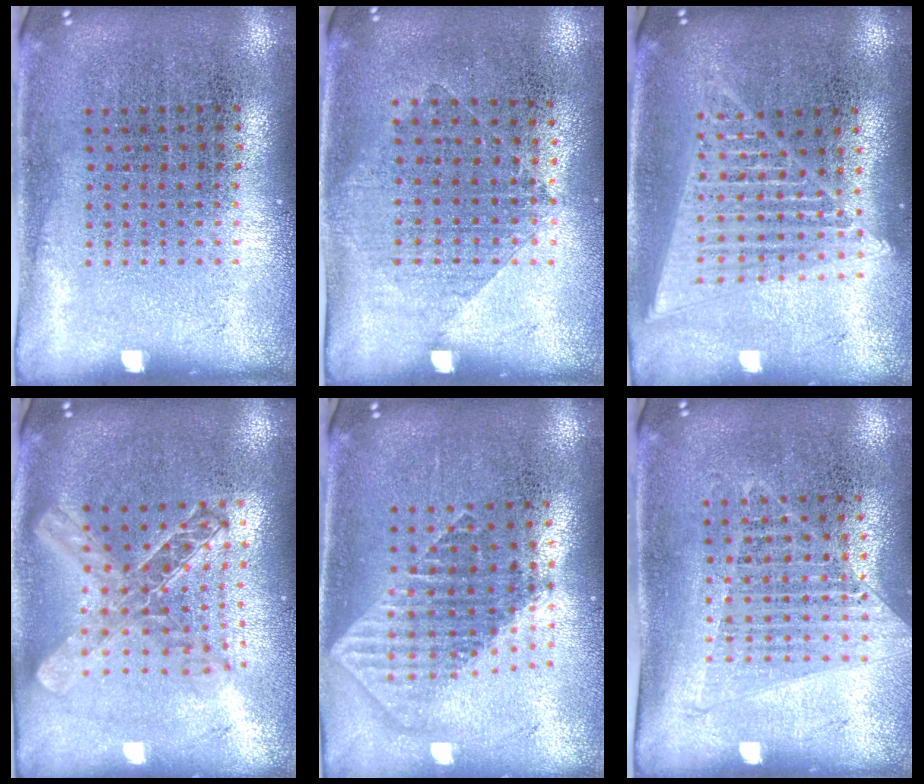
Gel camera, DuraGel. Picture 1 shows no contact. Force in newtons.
{"total": 1.0, "press": 1.0, "slide": 0.4}
{"total": 1.8, "press": 1.6, "slide": 0.8}
{"total": 2.0, "press": 1.7, "slide": 1.1}
{"total": 1.8, "press": 1.5, "slide": 1.1}
{"total": 1.3, "press": 1.2, "slide": 0.4}